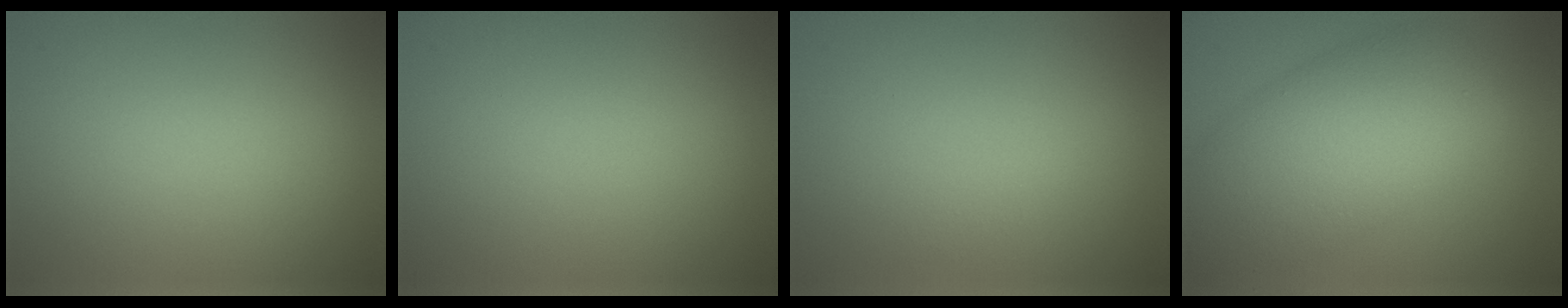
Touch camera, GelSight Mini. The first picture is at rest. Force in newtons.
{"total": 0.0}
{"total": 0.6, "press": 0.6, "slide": 0.0}
{"total": 9.5, "press": 9.5, "slide": 0.1}